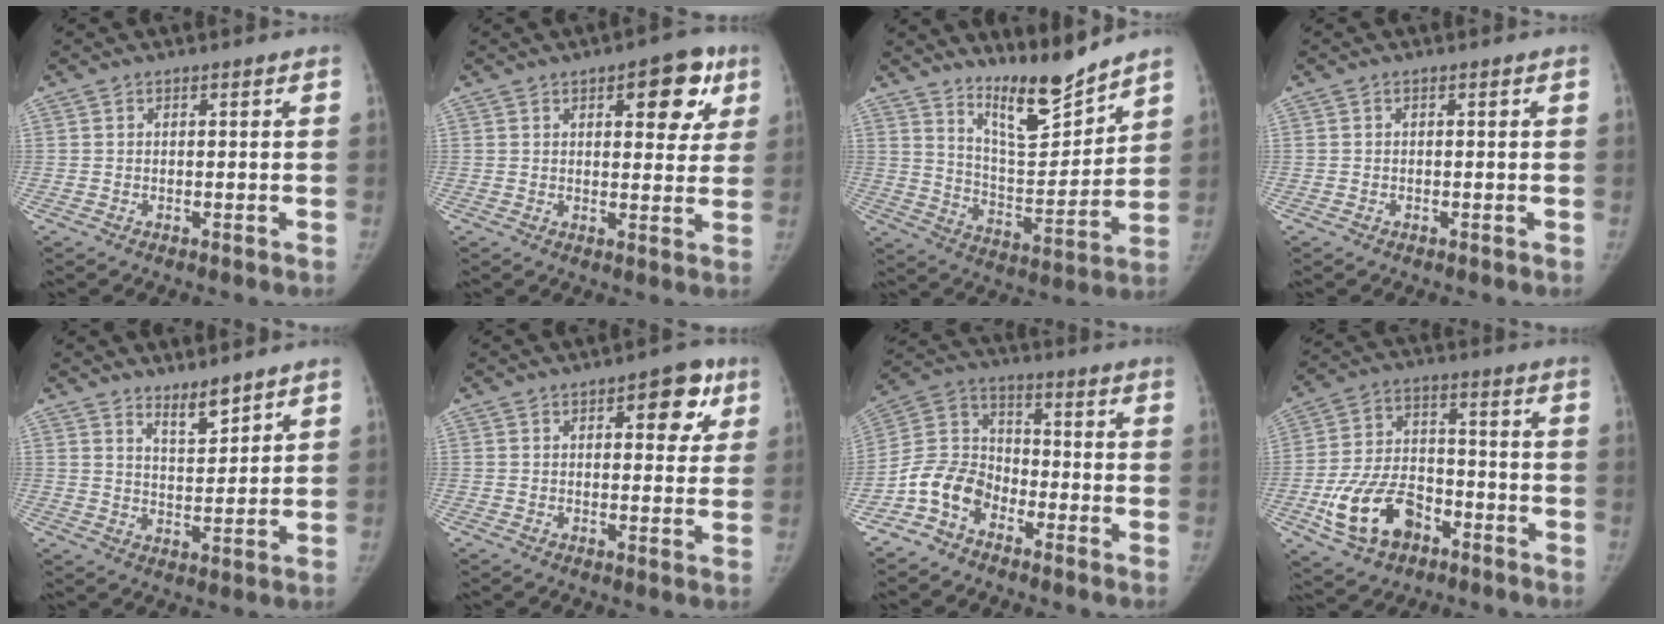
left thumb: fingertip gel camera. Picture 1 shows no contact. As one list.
[{"total": 9.9, "force": [4.5, 4.7, 7.5], "torque": [-0.051, -0.011, 0.051]}, {"total": 12.7, "force": [10.9, 2.3, 6.1], "torque": [-0.073, -0.092, 0.194]}, {"total": 0.0}, {"total": 5.2, "force": [4.3, 1.3, 2.6], "torque": [-0.031, -0.042, 0.076]}, {"total": 8.0, "force": [3.6, 3.9, 6.0], "torque": [-0.036, -0.008, 0.037]}, {"total": 9.7, "force": [-5.6, 6.8, 4.2], "torque": [-0.073, 0.052, -0.122]}, {"total": 14.8, "force": [-6.8, 9.4, 9.1], "torque": [-0.155, 0.037, -0.116]}]